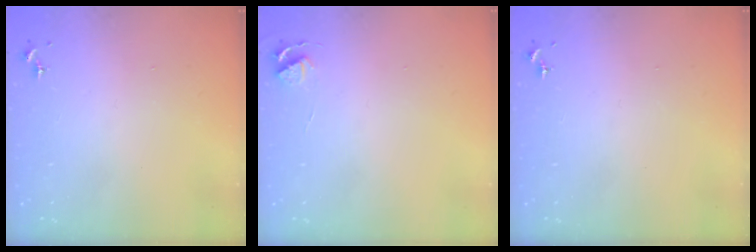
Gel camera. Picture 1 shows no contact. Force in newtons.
{"total": 3.9, "press": 3.8, "slide": 0.5}
{"total": 0.0}